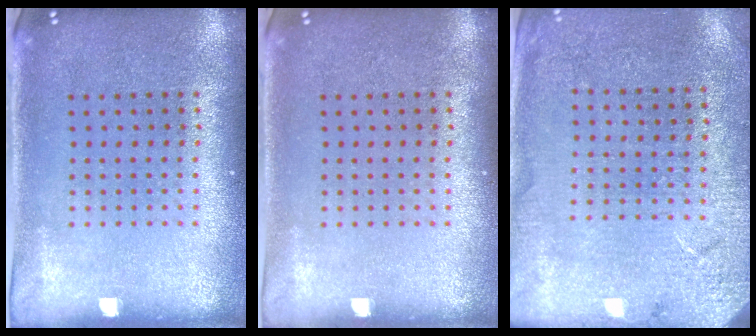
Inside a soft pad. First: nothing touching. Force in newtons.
{"total": 0.0}
{"total": 2.6, "press": 2.6, "slide": 0.2}